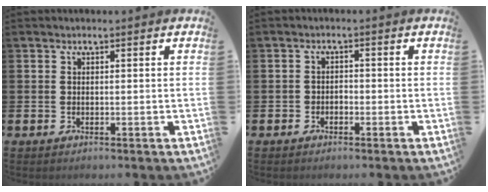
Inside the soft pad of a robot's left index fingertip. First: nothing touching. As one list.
[{"total": 1.4, "force": [-1.0, 0.9, 0.2], "torque": [-0.002, 0.000, -0.024]}]